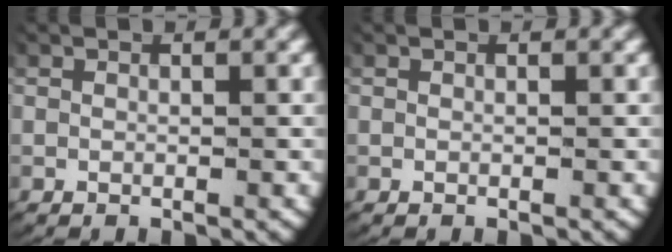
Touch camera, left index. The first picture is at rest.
{"total": 0.0}